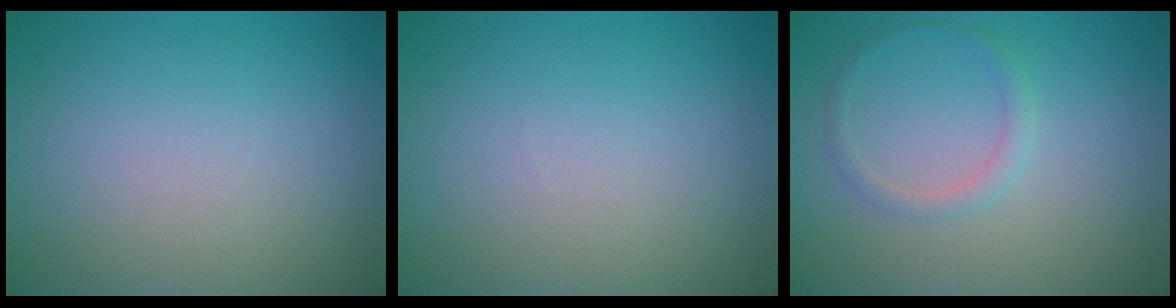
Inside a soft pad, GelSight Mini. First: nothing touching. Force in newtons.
{"total": 0.0}
{"total": 1.3, "press": 1.3, "slide": 0.0}